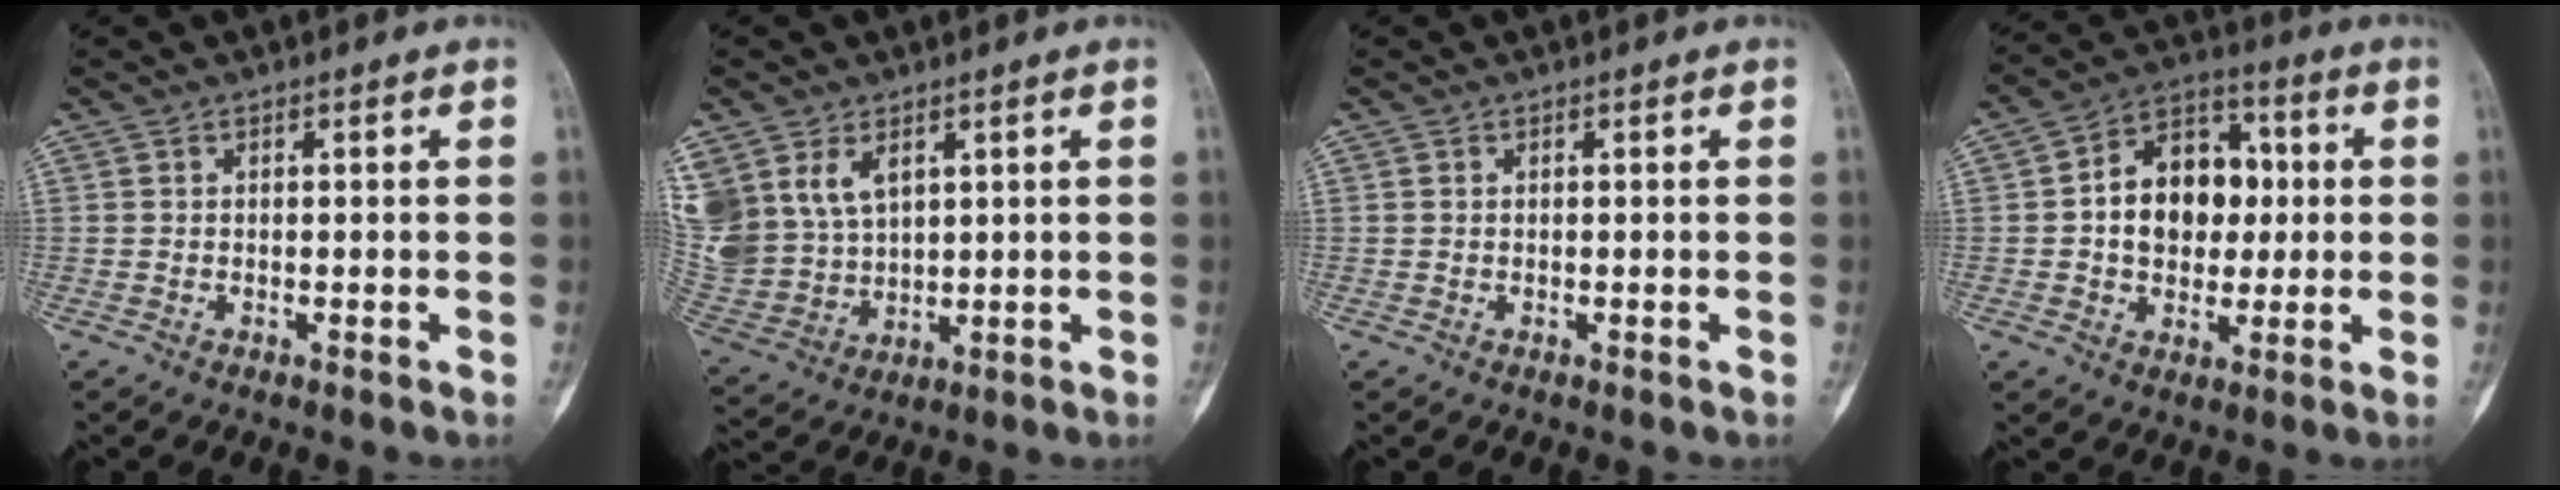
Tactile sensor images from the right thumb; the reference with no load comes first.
{"total": 16.8, "force": [6.7, 12.4, 9.2], "torque": [-0.223, 0.004, 0.158]}
{"total": 0.0}
{"total": 14.0, "force": [0.8, 10.3, 9.4], "torque": [-0.105, 0.023, 0.008]}